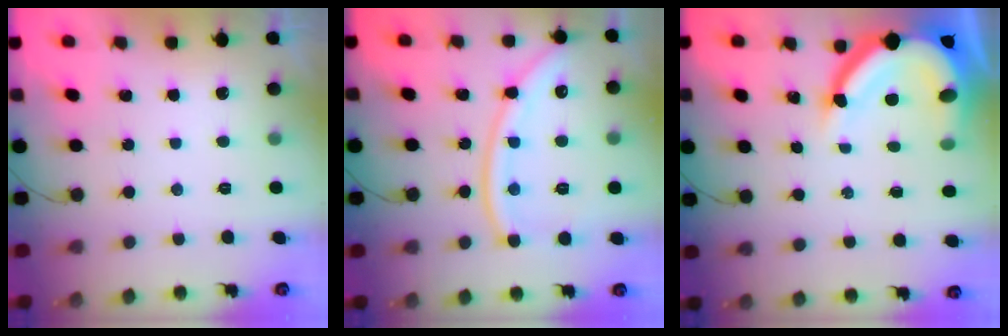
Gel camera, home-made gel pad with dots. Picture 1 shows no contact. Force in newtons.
{"total": 14.5, "press": 14.4, "slide": 1.5}
{"total": 14.5, "press": 14.4, "slide": 1.3}